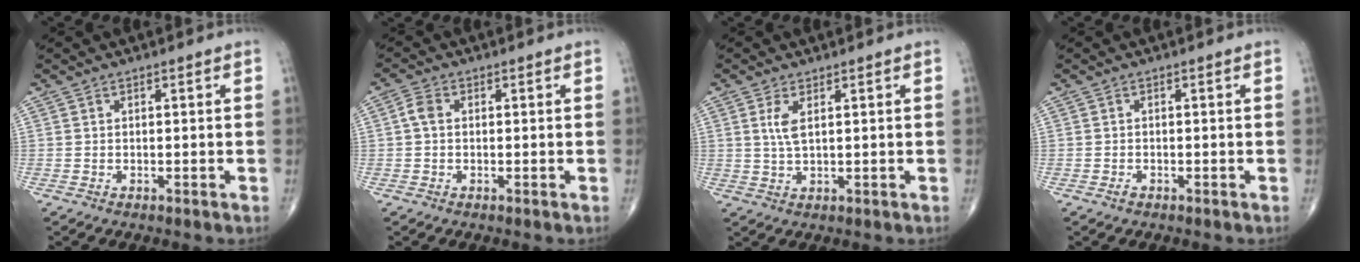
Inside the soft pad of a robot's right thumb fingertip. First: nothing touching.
{"total": 2.5, "force": [0.1, 1.7, 1.8], "torque": [-0.036, 0.007, -0.002]}
{"total": 3.4, "force": [1.1, 1.3, 3.0], "torque": [-0.068, -0.003, 0.027]}
{"total": 0.8, "force": [-0.5, 0.4, 0.4], "torque": [-0.007, 0.003, -0.010]}